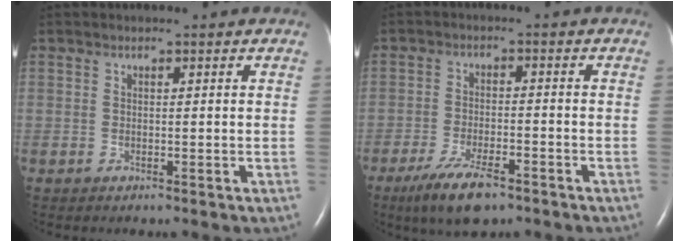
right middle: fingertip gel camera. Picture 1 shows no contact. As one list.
[{"total": 7.7, "force": [-5.2, 2.0, 5.3], "torque": [-0.103, -0.012, -0.089]}]